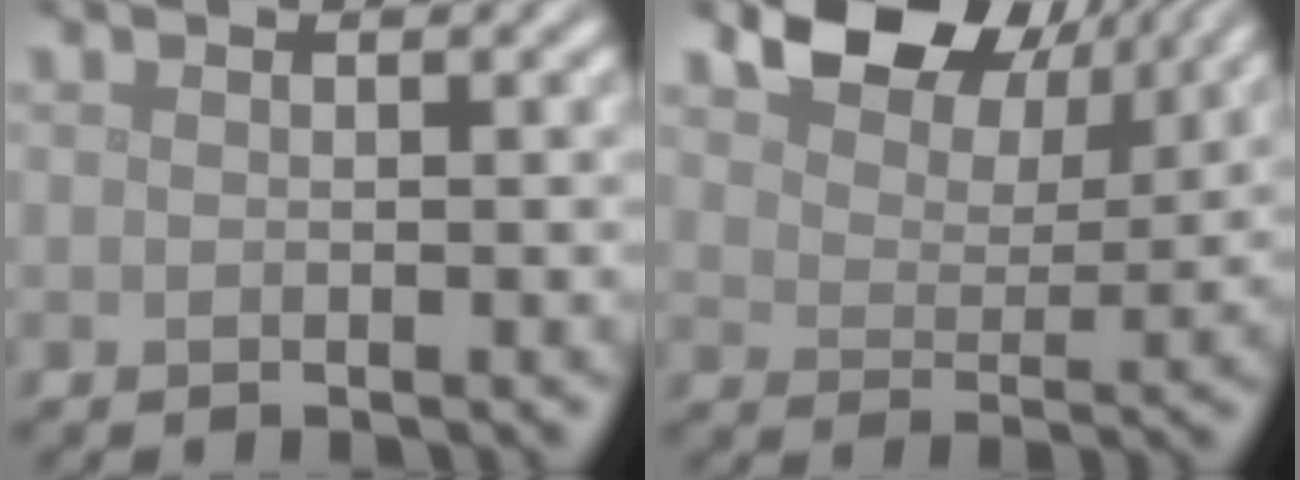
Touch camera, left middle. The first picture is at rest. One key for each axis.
{"total": 7.8, "fx": 5.4, "fy": 4.2, "fz": 3.8, "tx": -0.071, "ty": 0.001, "tz": 0.086}